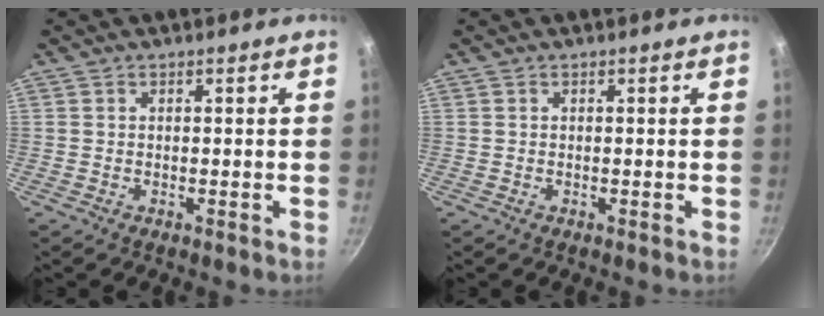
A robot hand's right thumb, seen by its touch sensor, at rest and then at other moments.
{"total": 0.0}